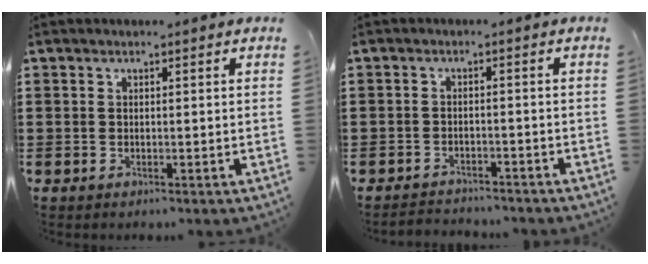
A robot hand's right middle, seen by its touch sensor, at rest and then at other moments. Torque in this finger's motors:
{"motor_torque": [-0.12, 0.09, -0.02, -0.02]}